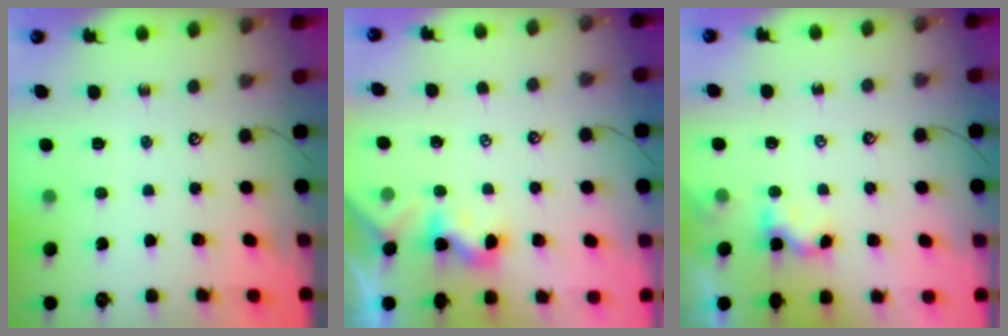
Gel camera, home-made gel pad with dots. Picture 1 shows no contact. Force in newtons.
{"total": 1.7, "press": 1.7, "slide": 0.3}
{"total": 1.7, "press": 1.6, "slide": 0.5}